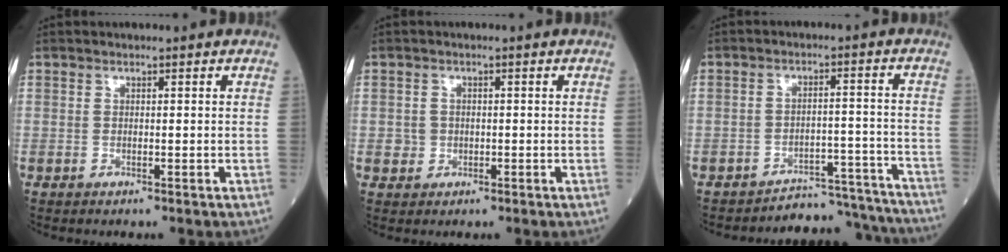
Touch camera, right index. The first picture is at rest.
{"total": 1.8, "force": [-0.2, 1.8, 0.4], "torque": [-0.002, 0.006, 0.003]}
{"total": 10.8, "force": [-10.6, 1.7, -1.2], "torque": [0.037, 0.049, -0.136]}